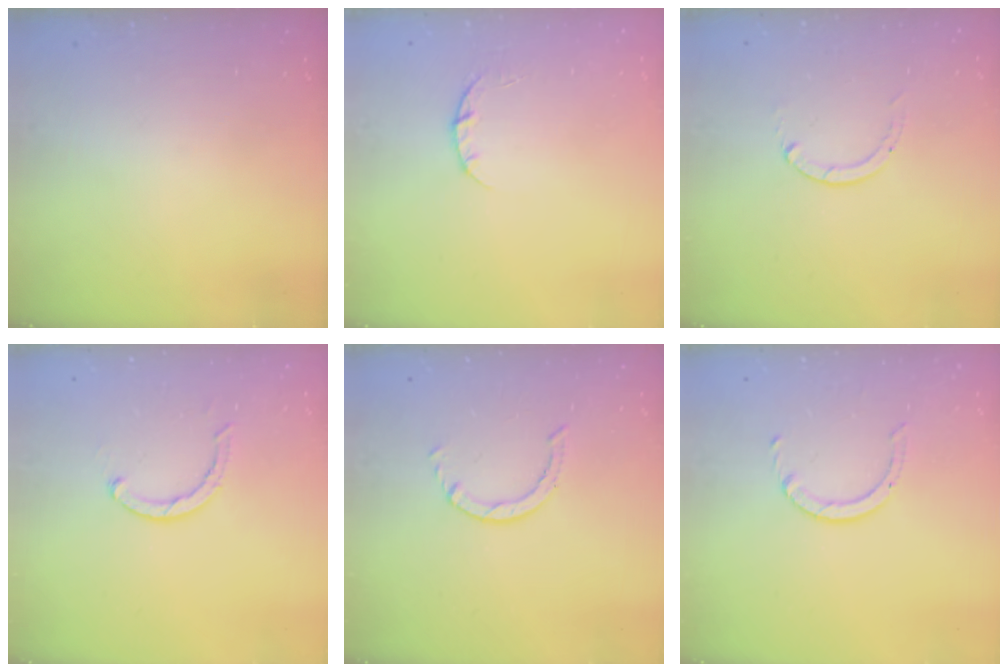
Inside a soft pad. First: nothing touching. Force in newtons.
{"total": 2.3, "press": 2.3, "slide": 0.3}
{"total": 0.0}
{"total": 2.6, "press": 2.5, "slide": 0.4}
{"total": 0.6, "press": 0.6, "slide": 0.1}
{"total": 2.5, "press": 2.4, "slide": 0.3}